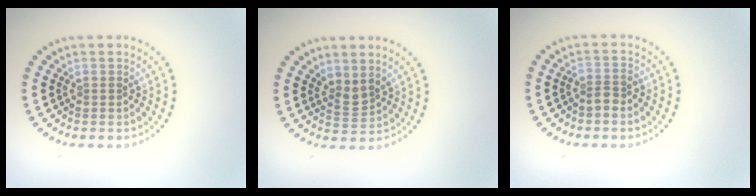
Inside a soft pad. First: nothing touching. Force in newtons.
{"total": 1.9, "press": 1.5, "slide": 1.2}
{"total": 1.5, "press": 1.3, "slide": 0.8}